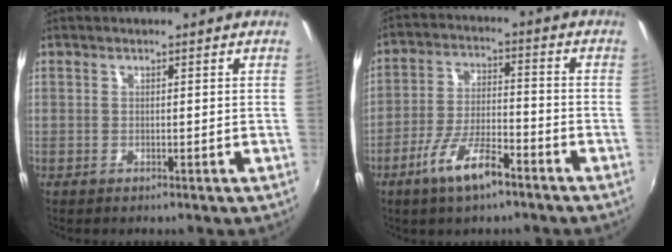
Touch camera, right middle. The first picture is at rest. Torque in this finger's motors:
{"motor_torque": [1.16, -0.98, 0.23, 0.07]}